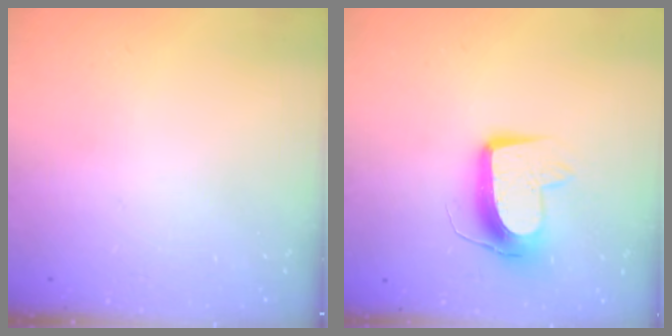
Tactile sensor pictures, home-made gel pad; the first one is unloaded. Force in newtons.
{"total": 10.1, "press": 10.1, "slide": 0.4}